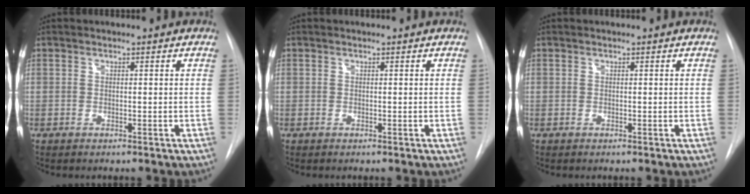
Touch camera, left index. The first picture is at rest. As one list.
[{"total": 0.0}, {"total": 0.0}]